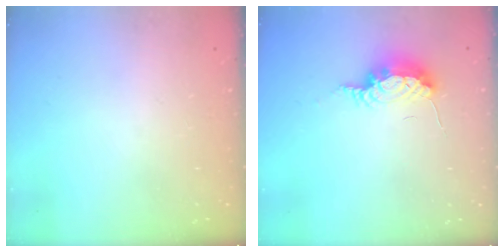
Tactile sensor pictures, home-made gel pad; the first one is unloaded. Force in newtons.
{"total": 8.6, "press": 8.1, "slide": 2.9}